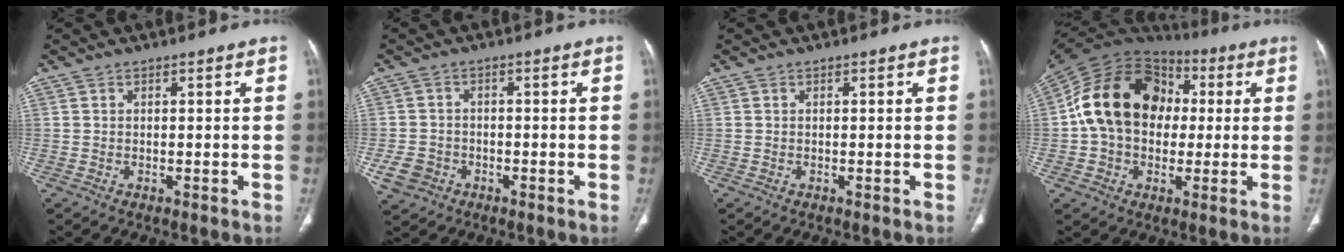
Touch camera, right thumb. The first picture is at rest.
{"total": 4.7, "force": [-1.9, 3.9, 1.6], "torque": [-0.028, 0.013, -0.030]}
{"total": 0.0}
{"total": 19.8, "force": [1.6, 15.1, 12.8], "torque": [-0.210, 0.036, 0.021]}